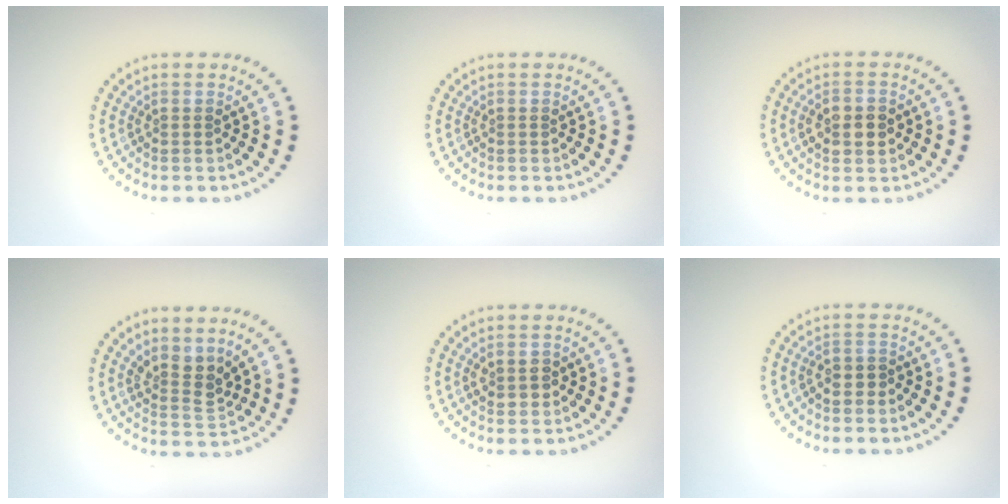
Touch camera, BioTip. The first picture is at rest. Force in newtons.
{"total": 0.0}
{"total": 3.3, "press": 3.3, "slide": 0.1}
{"total": 2.6, "press": 1.9, "slide": 1.7}
{"total": 1.5, "press": 1.5, "slide": 0.4}
{"total": 1.1, "press": 0.9, "slide": 0.6}